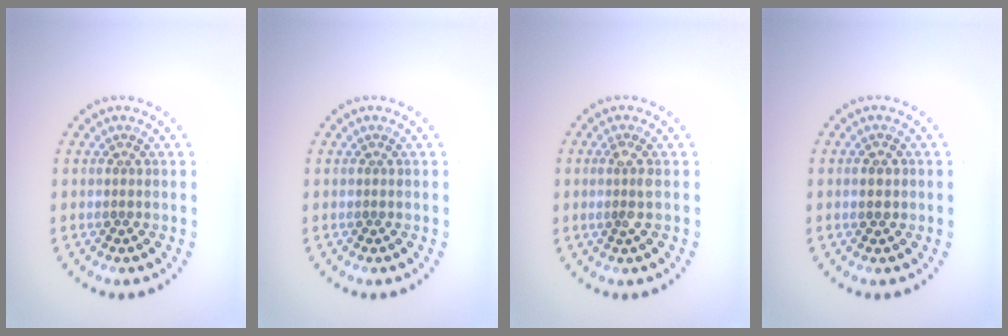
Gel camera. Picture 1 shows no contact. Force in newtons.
{"total": 0.0}
{"total": 1.5, "press": 1.3, "slide": 0.9}
{"total": 1.9, "press": 1.9, "slide": 0.1}